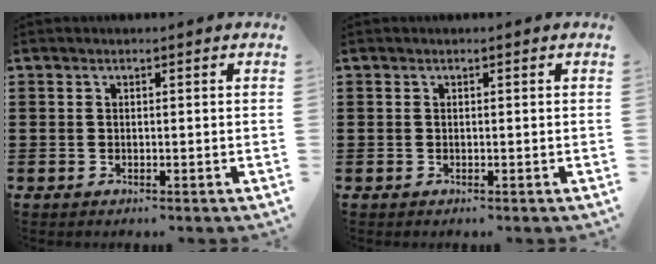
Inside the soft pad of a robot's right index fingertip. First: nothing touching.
{"total": 0.0}